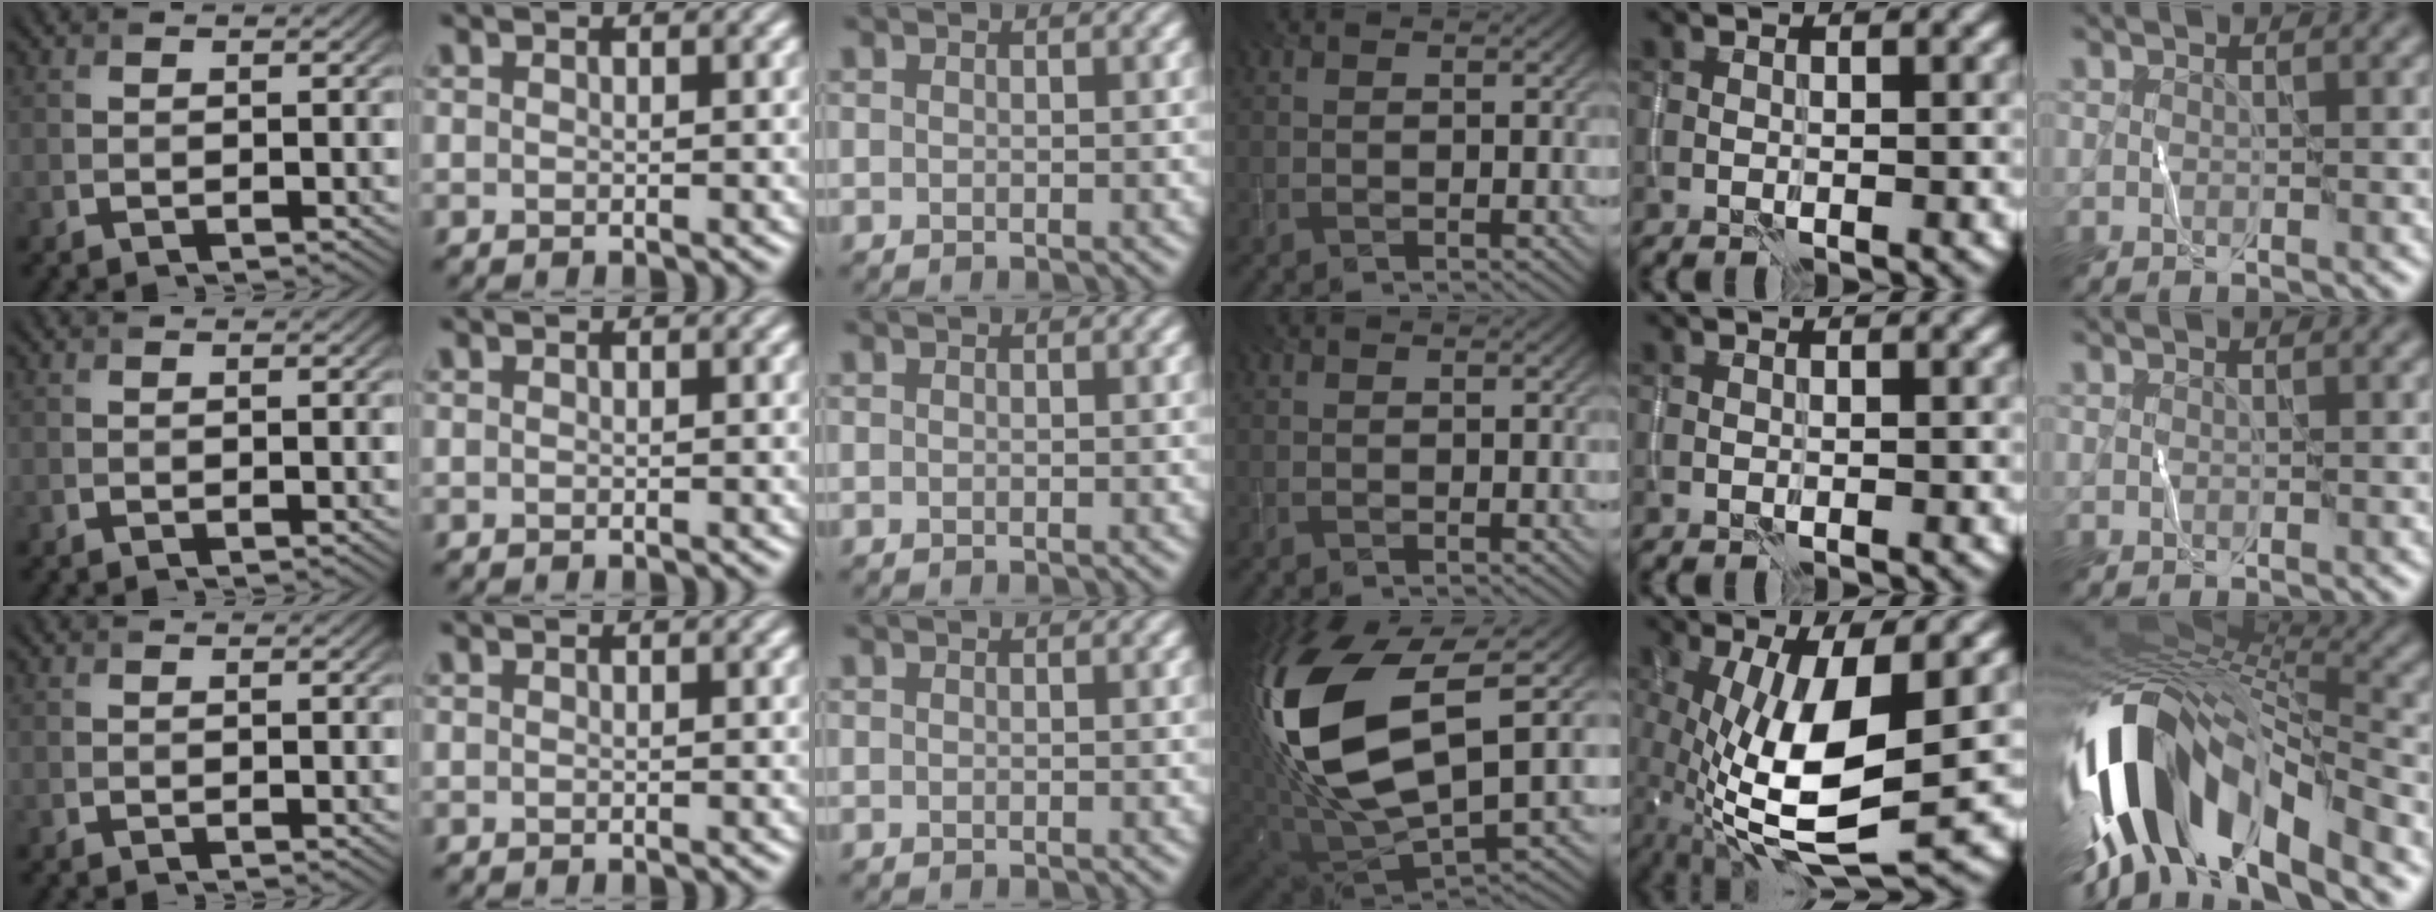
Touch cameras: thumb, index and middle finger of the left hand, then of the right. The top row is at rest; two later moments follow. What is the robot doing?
{"motion": "wipe", "object": "whiteboard"}